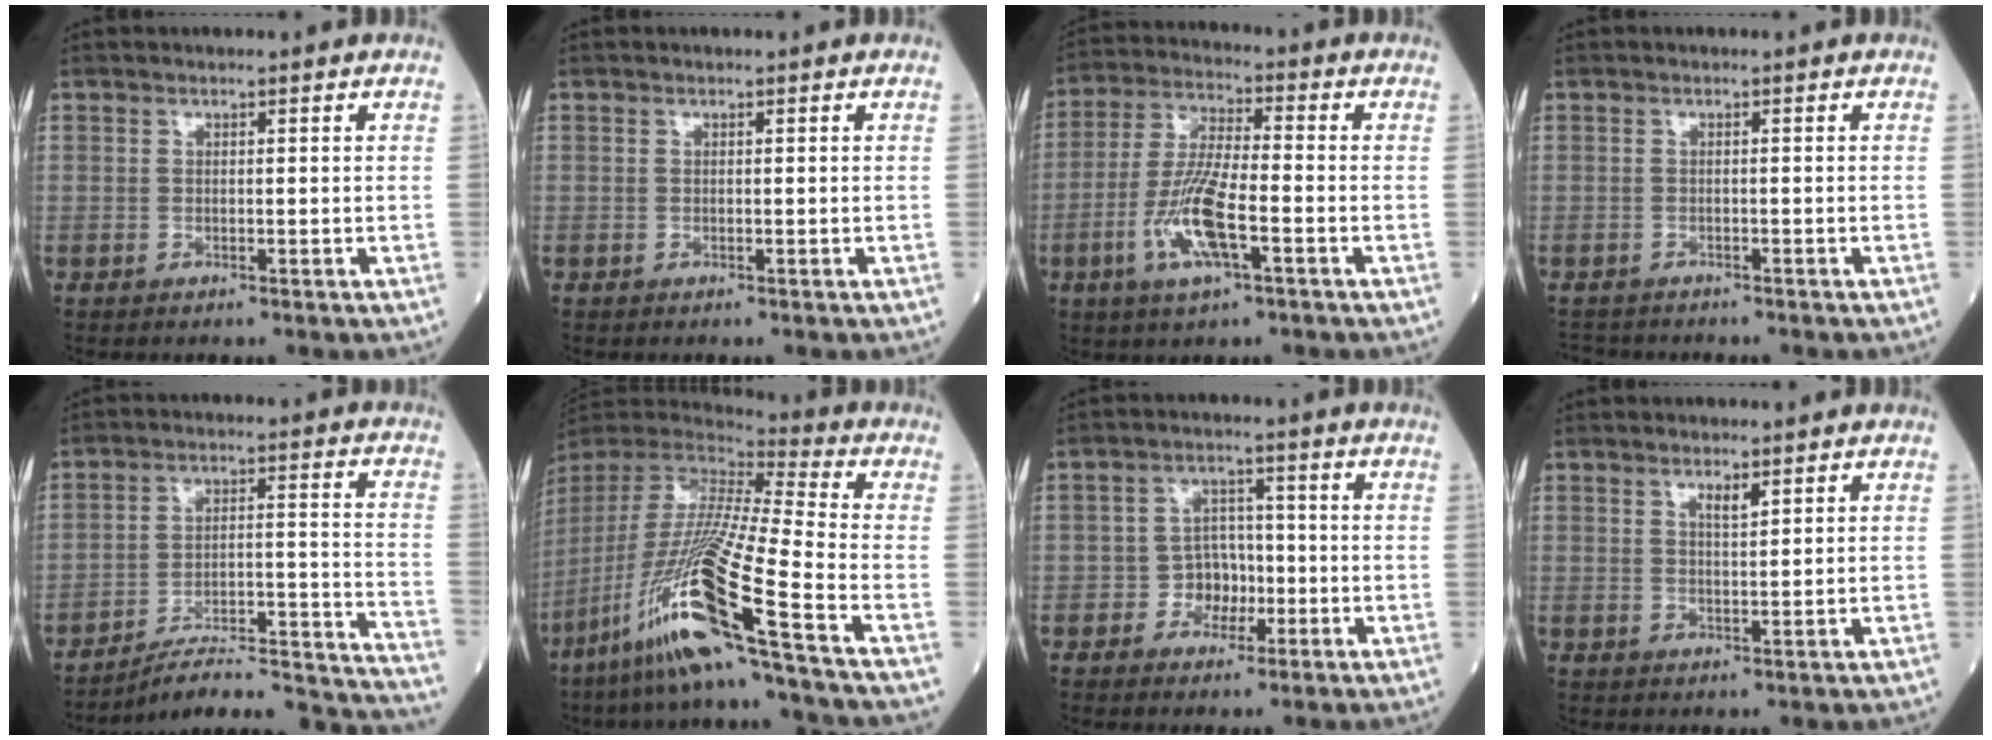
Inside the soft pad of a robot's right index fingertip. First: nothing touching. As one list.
[{"total": 0.0}, {"total": 10.5, "force": [-3.8, 2.1, 9.6], "torque": [-0.198, -0.006, -0.073]}, {"total": 3.2, "force": [-3.1, 0.8, 0.3], "torque": [-0.002, -0.008, -0.049]}, {"total": 21.3, "force": [-20.3, -0.6, 6.2], "torque": [-0.040, 0.021, -0.286]}, {"total": 22.7, "force": [-11.8, -1.1, 19.4], "torque": [-0.424, -0.056, -0.236]}, {"total": 4.7, "force": [-1.6, 3.8, 2.1], "torque": [-0.026, 0.013, -0.028]}, {"total": 2.1, "force": [1.3, 0.4, 1.6], "torque": [-0.030, -0.002, 0.023]}]